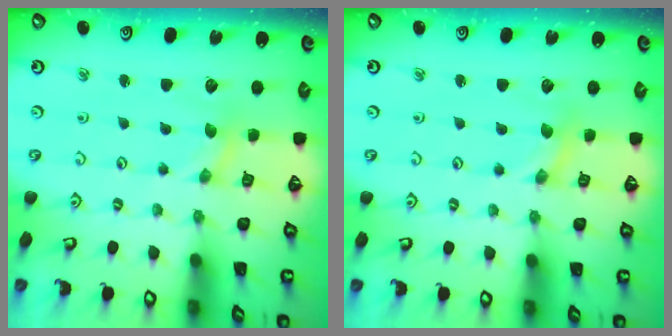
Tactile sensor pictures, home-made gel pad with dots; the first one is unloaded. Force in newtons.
{"total": 0.0}